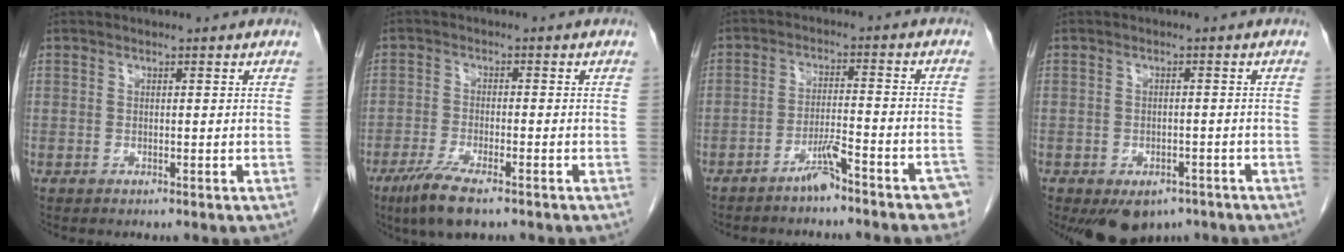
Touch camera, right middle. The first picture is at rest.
{"total": 7.0, "force": [-4.8, 1.1, 5.0], "torque": [-0.101, -0.019, -0.080]}
{"total": 5.8, "force": [-4.6, 0.7, 3.5], "torque": [-0.046, 0.015, -0.072]}
{"total": 6.9, "force": [-4.8, 3.9, 3.1], "torque": [-0.040, -0.003, -0.065]}